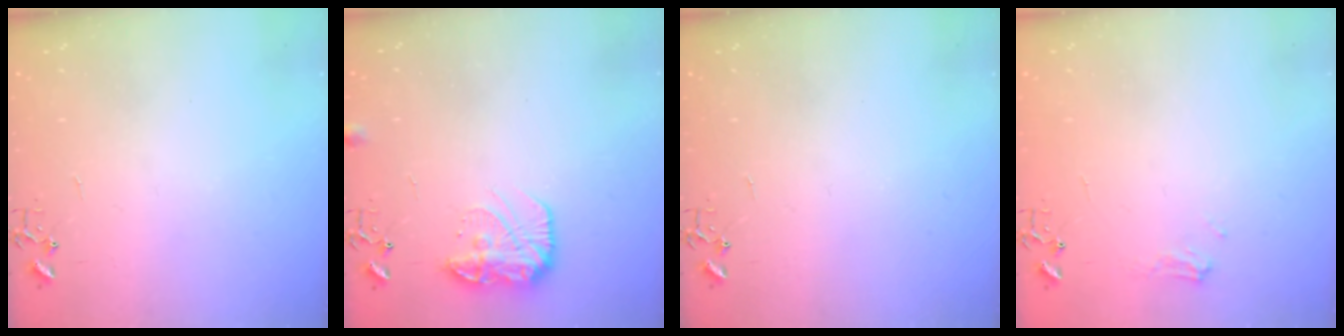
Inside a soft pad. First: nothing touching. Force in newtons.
{"total": 12.8, "press": 12.8, "slide": 0.7}
{"total": 0.0}
{"total": 6.7, "press": 6.7, "slide": 0.7}